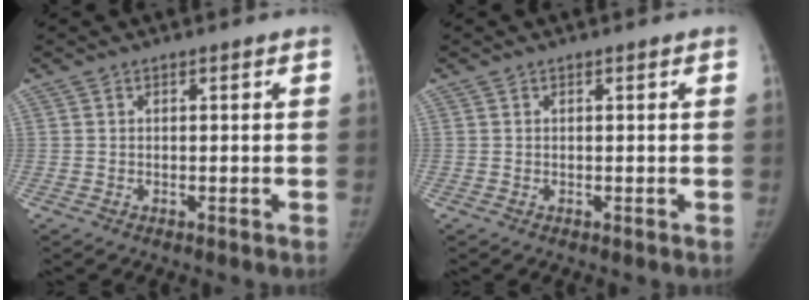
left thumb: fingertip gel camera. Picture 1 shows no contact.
{"total": 0.0}